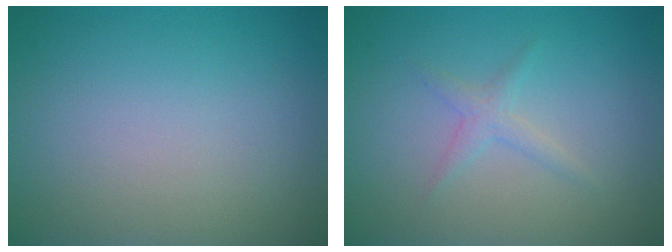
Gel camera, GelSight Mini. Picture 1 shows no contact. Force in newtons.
{"total": 1.3, "press": 1.3, "slide": 0.0}